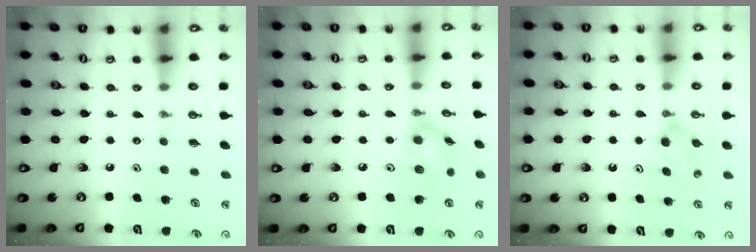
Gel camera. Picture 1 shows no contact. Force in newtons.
{"total": 10.2, "press": 10.1, "slide": 1.8}
{"total": 3.1, "press": 3.1, "slide": 0.3}